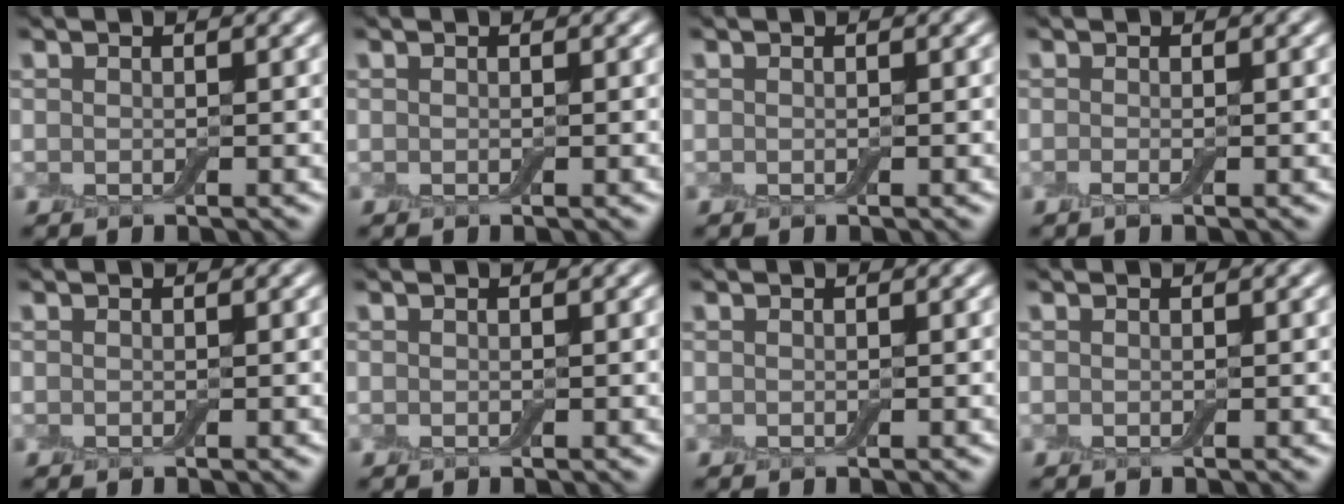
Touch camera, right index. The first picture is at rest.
{"total": 0.0}
{"total": 0.0}
{"total": 0.7, "force": [-0.3, 0.1, 0.6], "torque": [-0.015, -0.007, -0.007]}
{"total": 0.0}
{"total": 0.0}
{"total": 0.0}
{"total": 0.0}